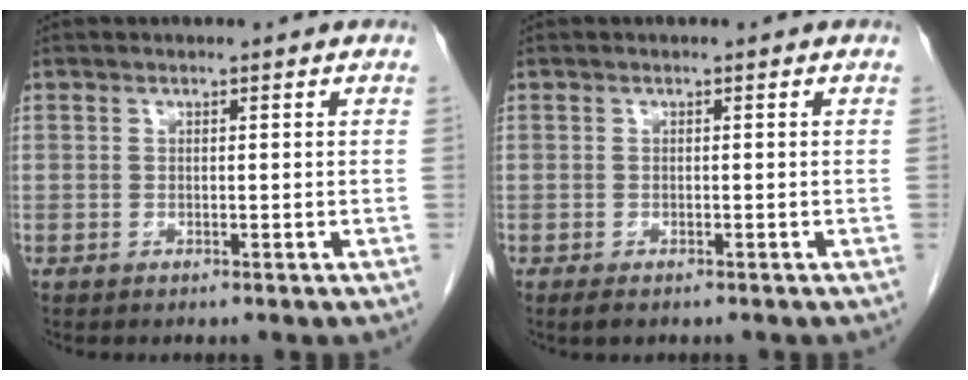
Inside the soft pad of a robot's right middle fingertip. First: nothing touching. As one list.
[{"total": 1.6, "force": [-1.1, 0.6, 0.9], "torque": [-0.018, -0.003, -0.014]}]